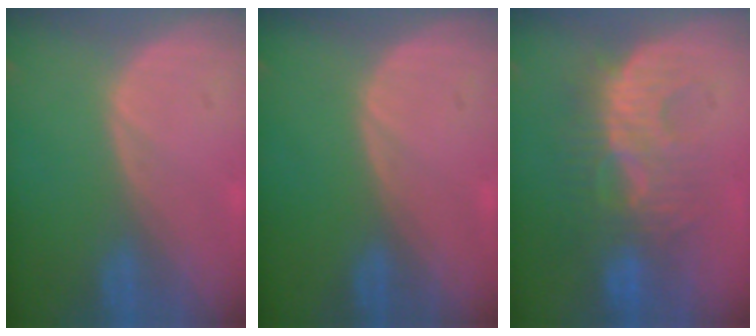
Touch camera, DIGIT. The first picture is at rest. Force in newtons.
{"total": 0.0}
{"total": 9.0, "press": 8.9, "slide": 1.7}